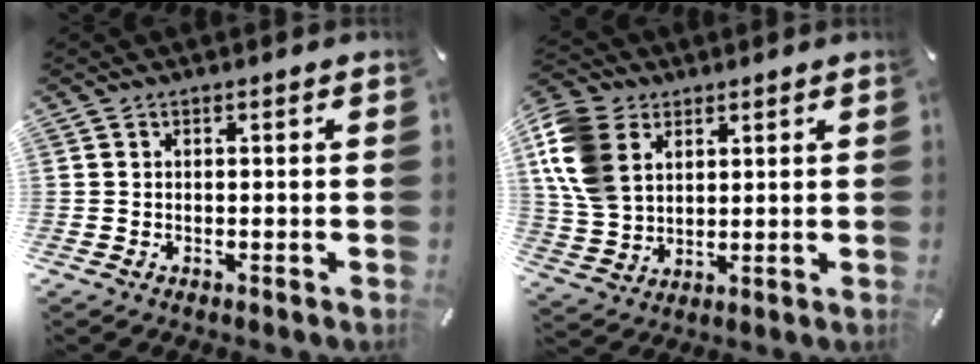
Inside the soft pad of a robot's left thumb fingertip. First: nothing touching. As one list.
[{"total": 13.0, "force": [4.3, 10.0, 7.1], "torque": [-0.203, -0.002, 0.077]}]